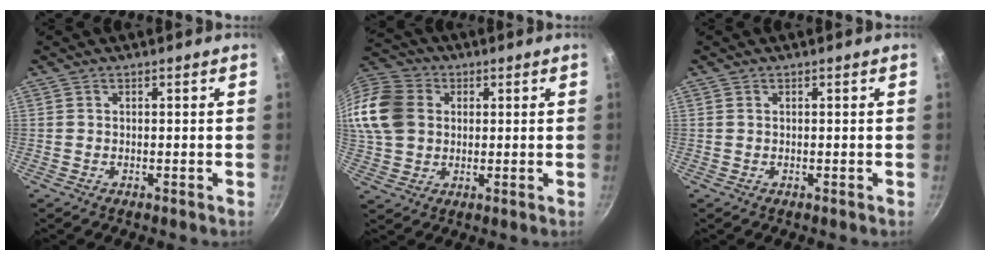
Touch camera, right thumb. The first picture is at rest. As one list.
[{"total": 21.6, "force": [3.9, 17.6, 11.8], "torque": [-0.283, 0.037, 0.067]}, {"total": 0.0}]